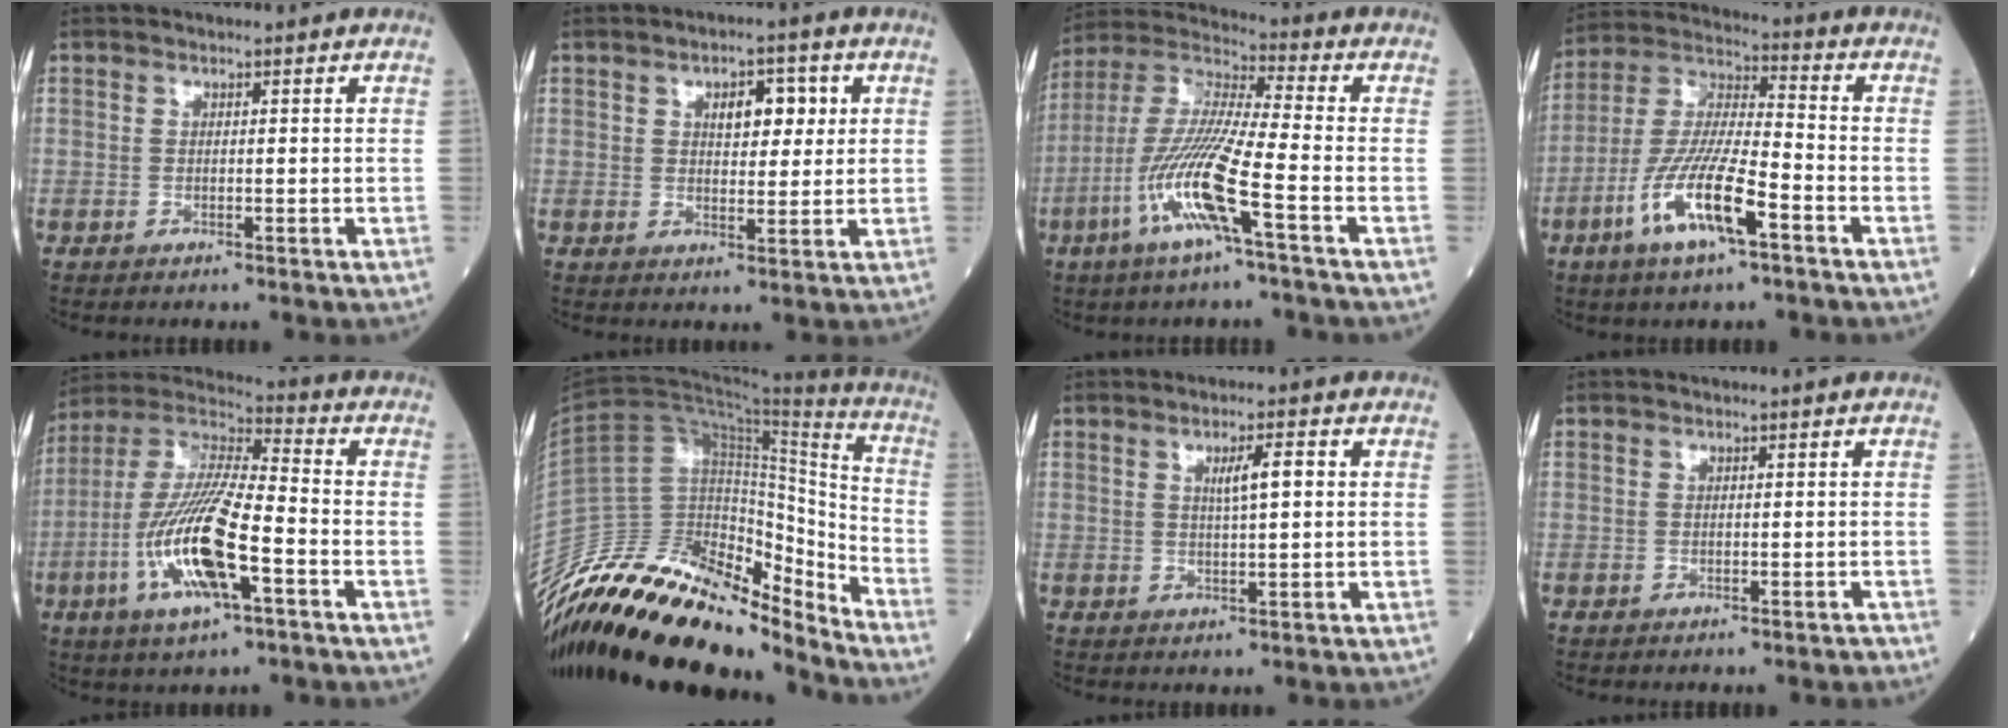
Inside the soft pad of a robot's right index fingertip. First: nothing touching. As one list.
[{"total": 5.3, "force": [1.8, 2.6, 4.2], "torque": [-0.062, 0.009, 0.028]}, {"total": 13.6, "force": [-5.5, 0.2, 12.5], "torque": [-0.265, -0.005, -0.114]}, {"total": 13.3, "force": [-6.1, 2.3, 11.6], "torque": [-0.236, -0.008, -0.117]}, {"total": 16.7, "force": [-5.4, 3.3, 15.5], "torque": [-0.319, -0.009, -0.101]}, {"total": 22.8, "force": [-19.6, 5.1, 10.4], "torque": [-0.165, 0.031, -0.335]}, {"total": 3.7, "force": [0.9, 0.3, 3.6], "torque": [-0.063, 0.002, 0.017]}, {"total": 0.7, "force": [-0.6, 0.2, 0.3], "torque": [-0.006, -0.001, -0.008]}]